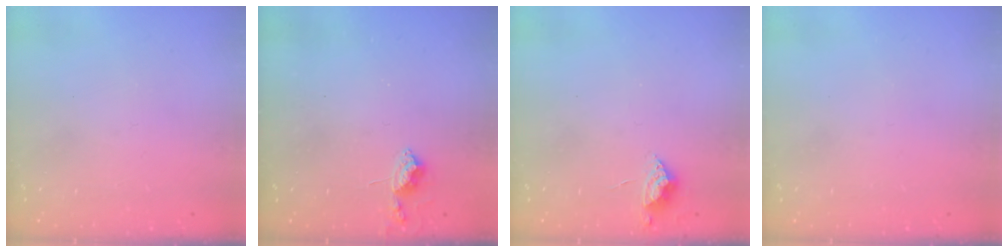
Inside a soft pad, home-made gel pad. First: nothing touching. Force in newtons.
{"total": 7.4, "press": 7.4, "slide": 0.7}
{"total": 9.0, "press": 9.0, "slide": 0.7}
{"total": 0.0}